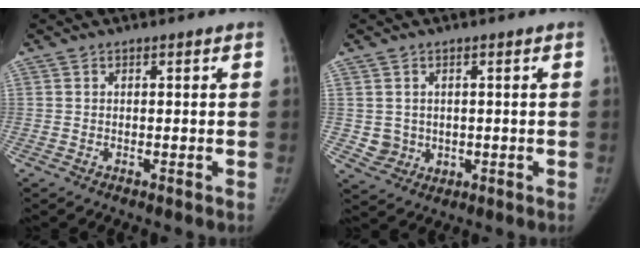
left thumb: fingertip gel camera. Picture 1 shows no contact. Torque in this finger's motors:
{"motor_torque": [0.01, 0.03, 0.37, -0.28, 0.00]}